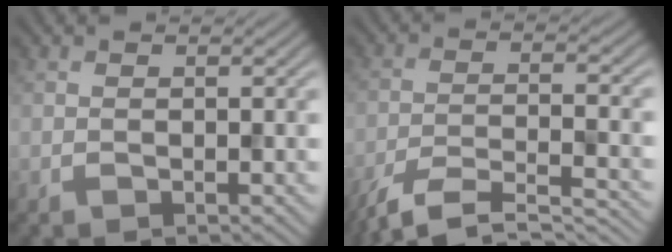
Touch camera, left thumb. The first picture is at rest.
{"total": 9.4, "force": [-7.7, 1.9, 5.0], "torque": [-0.100, -0.010, -0.127]}